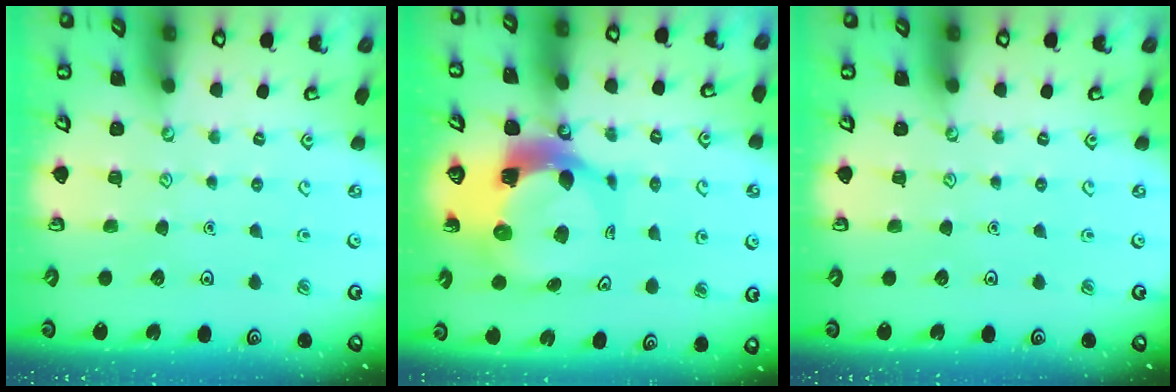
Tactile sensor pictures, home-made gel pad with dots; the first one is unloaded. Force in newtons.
{"total": 10.5, "press": 10.4, "slide": 1.3}
{"total": 0.0}